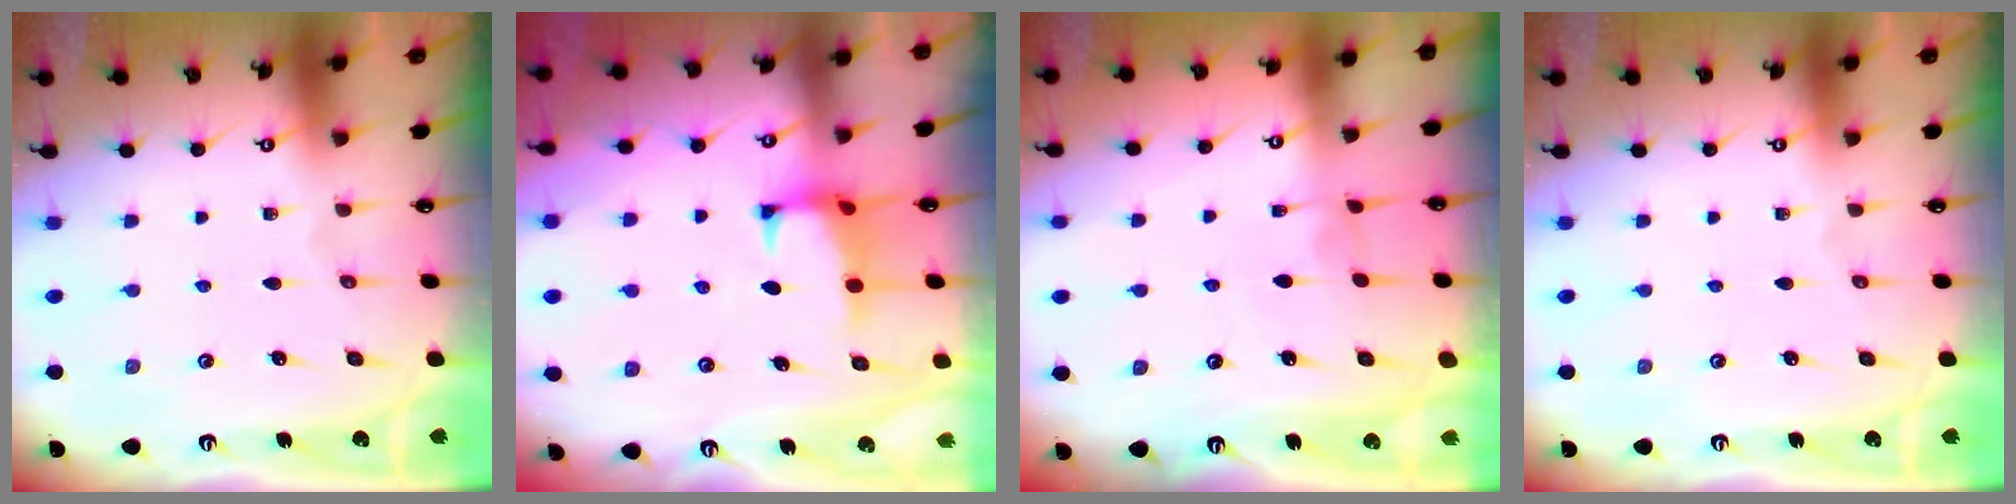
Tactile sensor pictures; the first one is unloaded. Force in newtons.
{"total": 1.5, "press": 1.3, "slide": 0.6}
{"total": 1.4, "press": 1.3, "slide": 0.4}
{"total": 0.0}